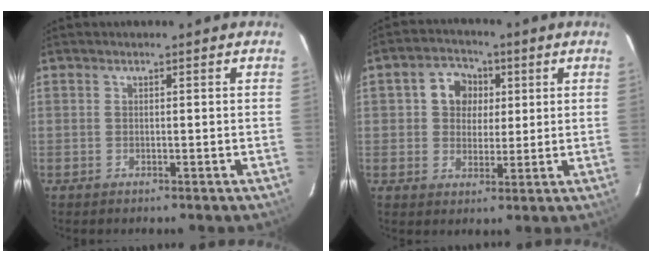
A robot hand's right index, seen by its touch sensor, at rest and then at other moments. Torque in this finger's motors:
{"motor_torque": [0.10, 0.06, 0.13, 0.05]}